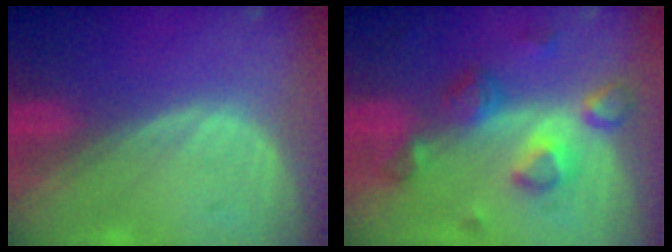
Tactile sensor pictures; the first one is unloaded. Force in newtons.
{"total": 7.9, "press": 7.0, "slide": 3.6}